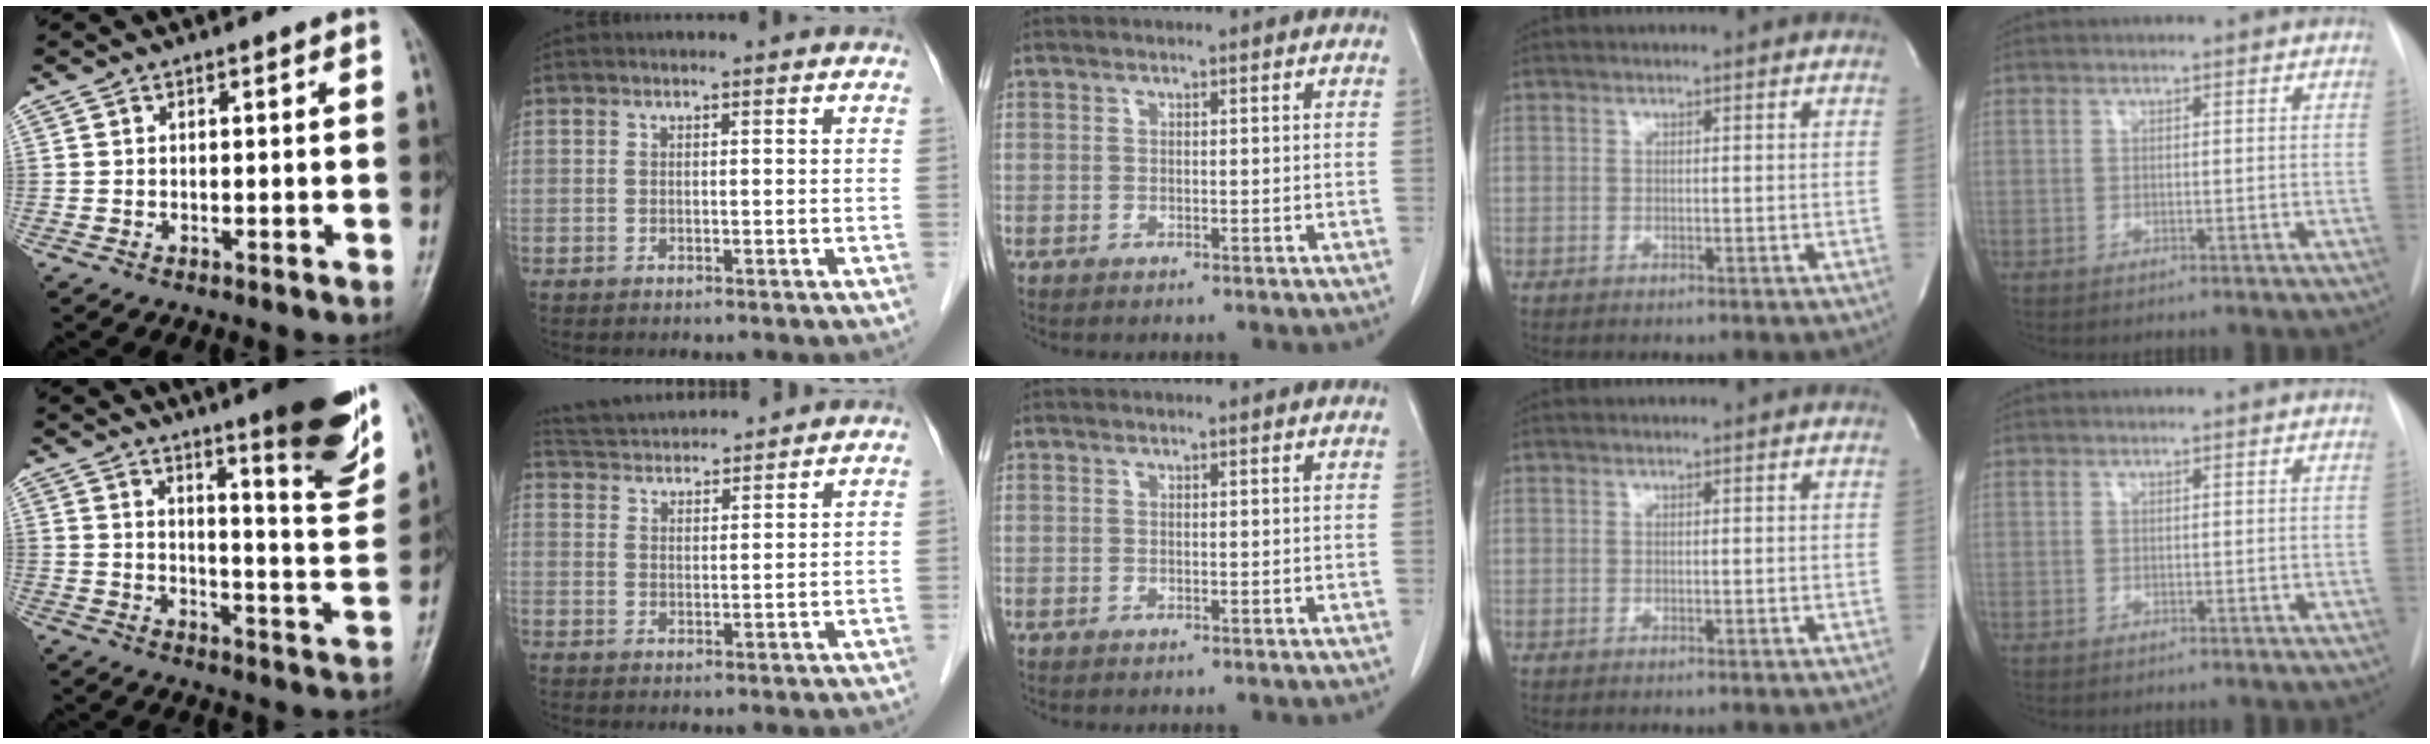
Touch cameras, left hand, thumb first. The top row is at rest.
{"thumb": {"total": 17.6, "force": [11.5, 2.6, 13.0], "torque": [-0.145, -0.075, 0.158]}, "index": {"total": 9.4, "force": [9.1, 0.9, 2.0], "torque": [-0.045, 0.031, 0.147]}}